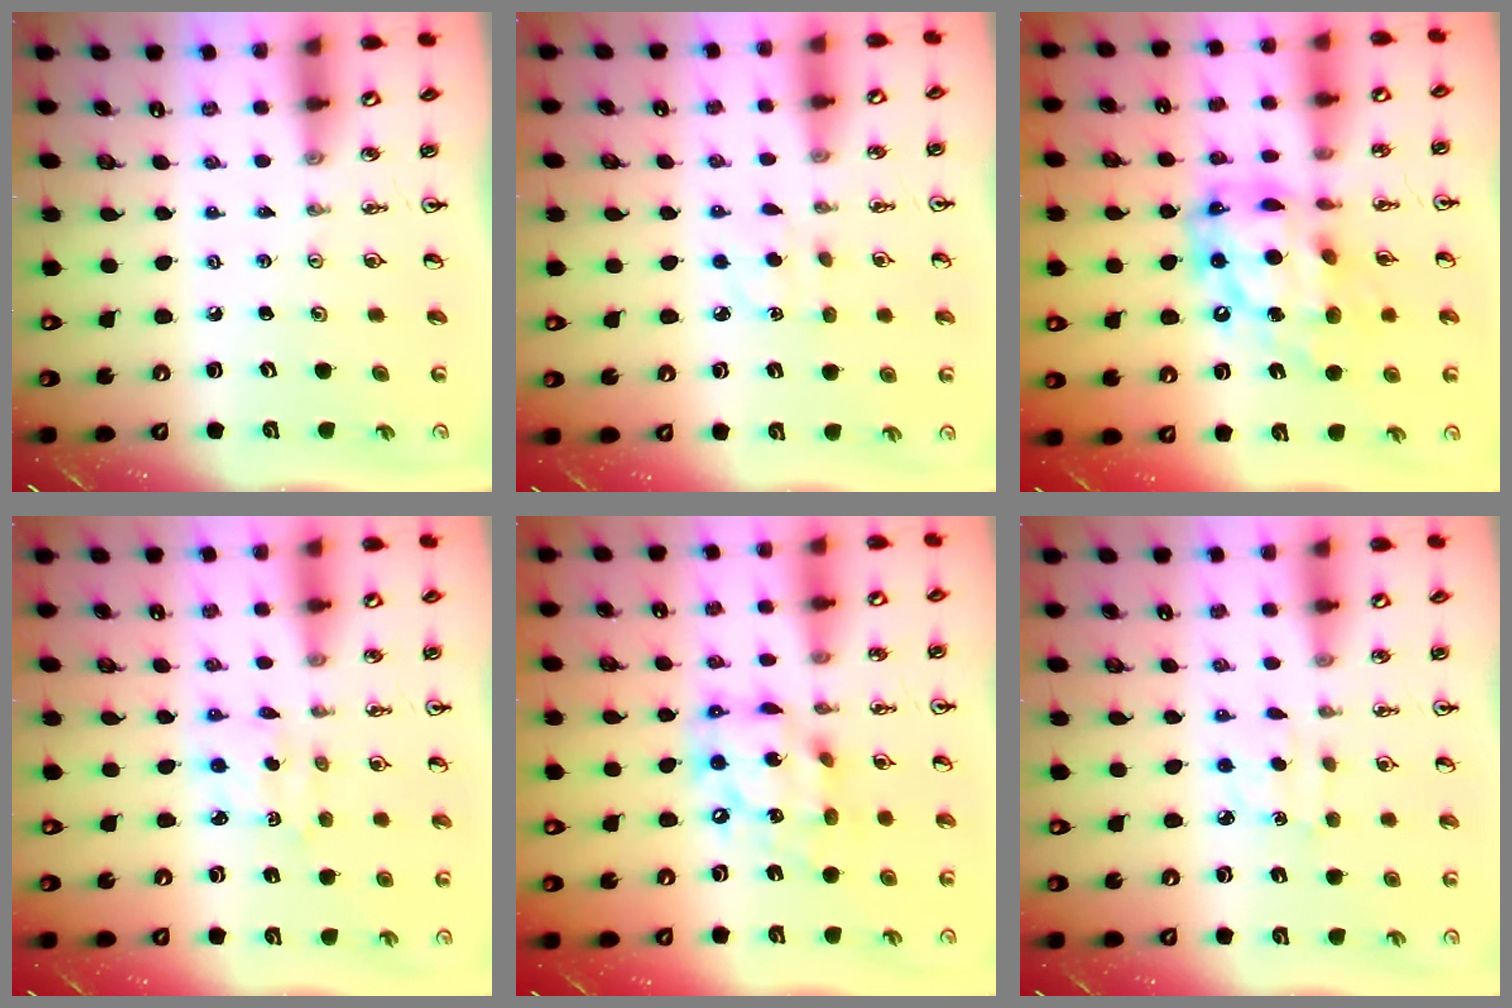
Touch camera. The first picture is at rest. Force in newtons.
{"total": 3.8, "press": 3.8, "slide": 0.5}
{"total": 18.5, "press": 18.4, "slide": 1.7}
{"total": 2.3, "press": 2.3, "slide": 0.6}
{"total": 14.3, "press": 14.2, "slide": 1.7}
{"total": 4.5, "press": 4.5, "slide": 0.6}